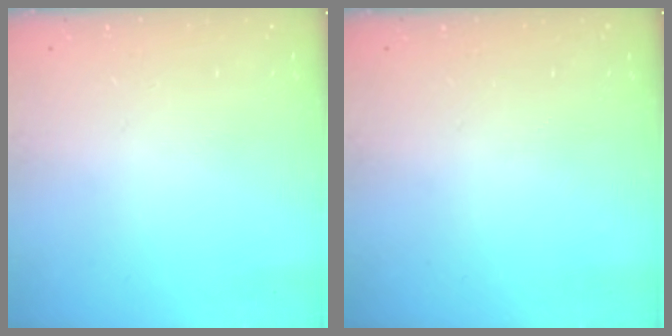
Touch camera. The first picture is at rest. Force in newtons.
{"total": 0.0}